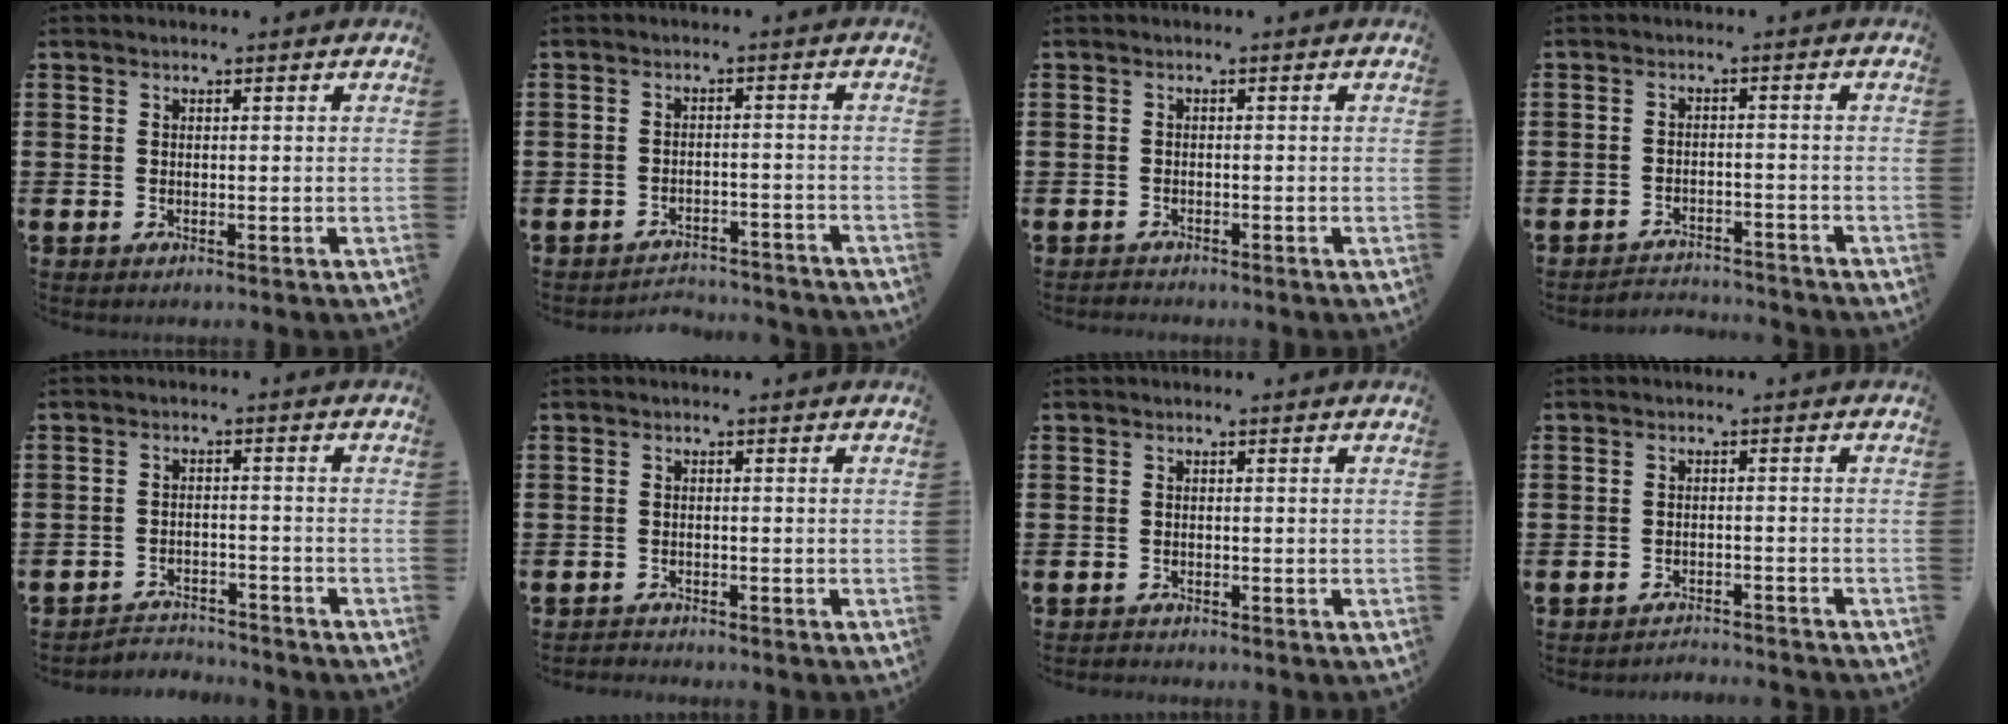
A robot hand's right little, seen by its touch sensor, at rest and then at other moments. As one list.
[{"total": 2.8, "force": [-2.8, 0.1, -0.1], "torque": [-0.004, 0.004, -0.059]}, {"total": 0.7, "force": [-0.7, 0.1, -0.1], "torque": [0.000, -0.001, -0.015]}, {"total": 2.3, "force": [-2.3, 0.0, -0.3], "torque": [-0.003, 0.004, -0.050]}, {"total": 2.9, "force": [-2.8, 0.3, -0.2], "torque": [-0.005, 0.002, -0.062]}, {"total": 1.0, "force": [-1.0, 0.1, -0.1], "torque": [0.000, 0.002, -0.021]}, {"total": 0.6, "force": [-0.6, 0.1, -0.1], "torque": [0.000, -0.002, -0.012]}, {"total": 1.9, "force": [-1.9, -0.2, -0.2], "torque": [-0.001, 0.004, -0.040]}]